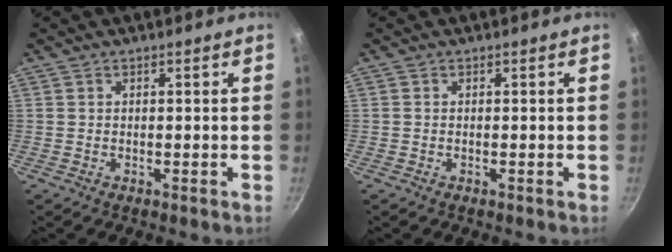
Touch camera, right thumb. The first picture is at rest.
{"total": 0.0}